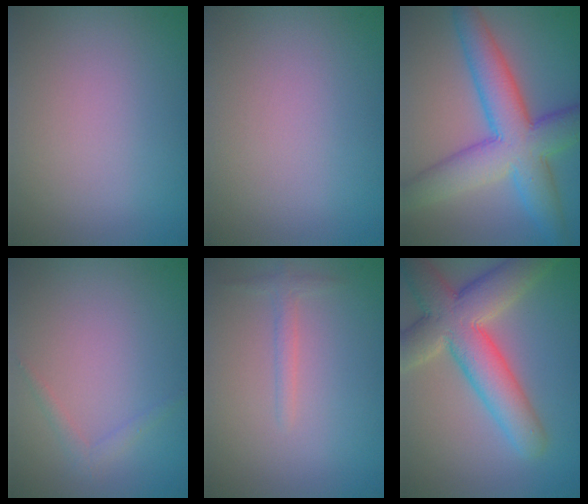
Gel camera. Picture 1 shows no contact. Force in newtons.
{"total": 0.0}
{"total": 9.0, "press": 9.0, "slide": 0.1}
{"total": 1.1, "press": 1.1, "slide": 0.1}
{"total": 1.1, "press": 1.1, "slide": 0.1}
{"total": 8.8, "press": 8.8, "slide": 0.6}